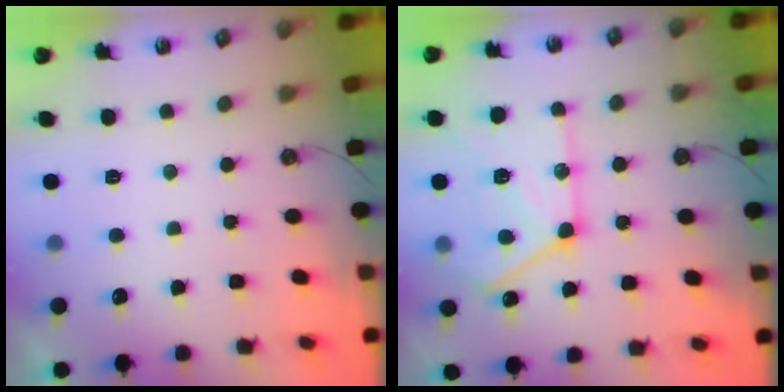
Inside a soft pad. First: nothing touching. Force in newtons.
{"total": 19.6, "press": 19.5, "slide": 2.0}